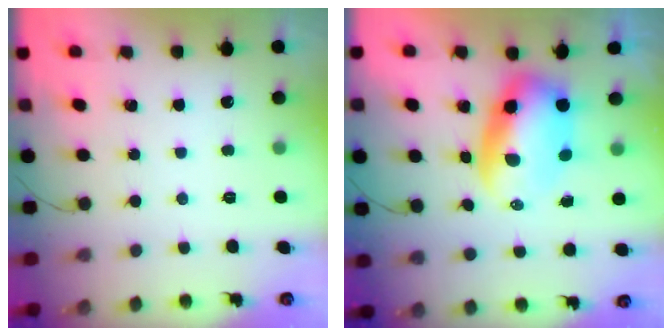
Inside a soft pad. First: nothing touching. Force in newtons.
{"total": 8.4, "press": 8.0, "slide": 2.4}